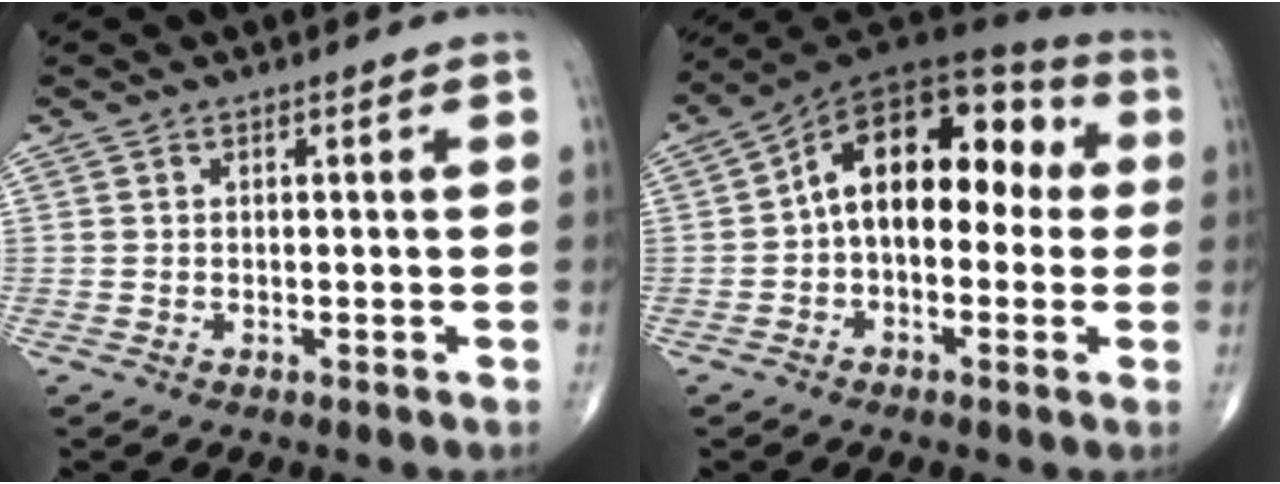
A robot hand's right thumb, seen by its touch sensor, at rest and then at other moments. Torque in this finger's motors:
{"motor_torque": [0.38, 0.61, 1.66, 0.07, 0.17]}